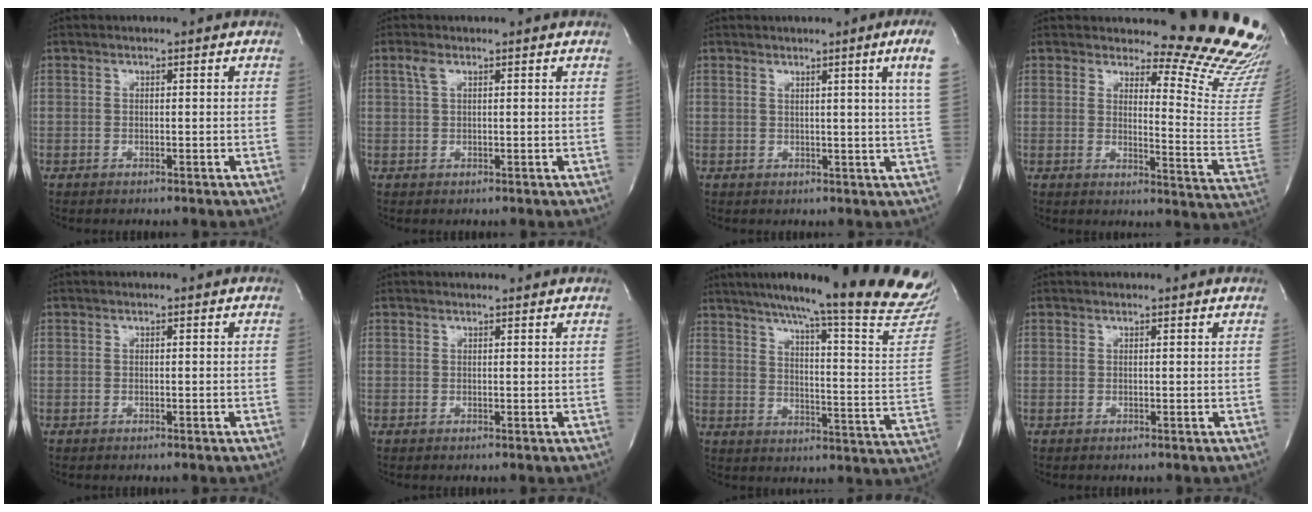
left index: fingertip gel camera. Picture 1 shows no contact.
{"total": 1.5, "force": [0.9, 0.3, 1.1], "torque": [-0.034, 0.012, 0.020]}
{"total": 5.8, "force": [2.9, -1.7, 4.7], "torque": [-0.066, -0.018, 0.026]}
{"total": 17.0, "force": [15.7, 1.5, 6.3], "torque": [-0.067, -0.150, 0.162]}
{"total": 0.0}
{"total": 2.5, "force": [2.5, 0.3, 0.4], "torque": [-0.012, 0.013, 0.029]}
{"total": 27.9, "force": [24.6, -0.1, 13.1], "torque": [-0.197, -0.098, 0.303]}
{"total": 2.1, "force": [2.0, 0.2, 0.3], "torque": [-0.011, 0.016, 0.023]}